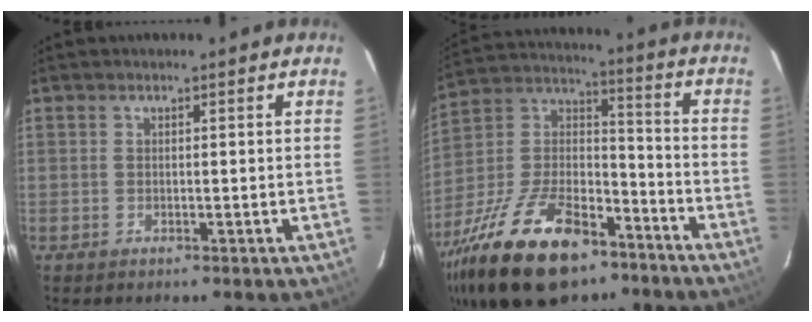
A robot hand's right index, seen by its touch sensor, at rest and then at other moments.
{"total": 26.7, "force": [-16.9, 12.3, 16.6], "torque": [-0.339, -0.004, -0.281]}